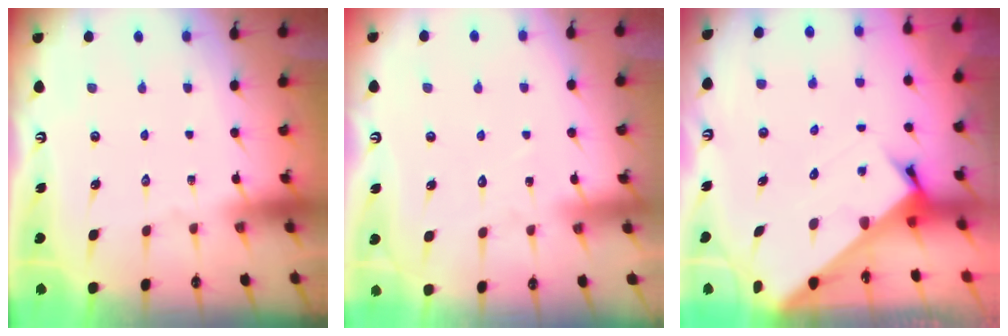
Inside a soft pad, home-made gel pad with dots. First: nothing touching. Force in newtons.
{"total": 5.5, "press": 5.5, "slide": 0.5}
{"total": 3.4, "press": 3.4, "slide": 0.2}